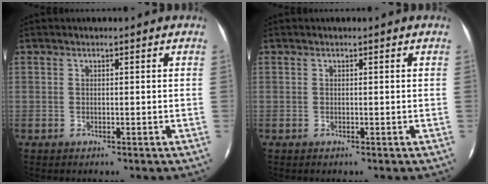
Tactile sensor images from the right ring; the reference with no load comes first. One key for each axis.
{"total": 0.0}